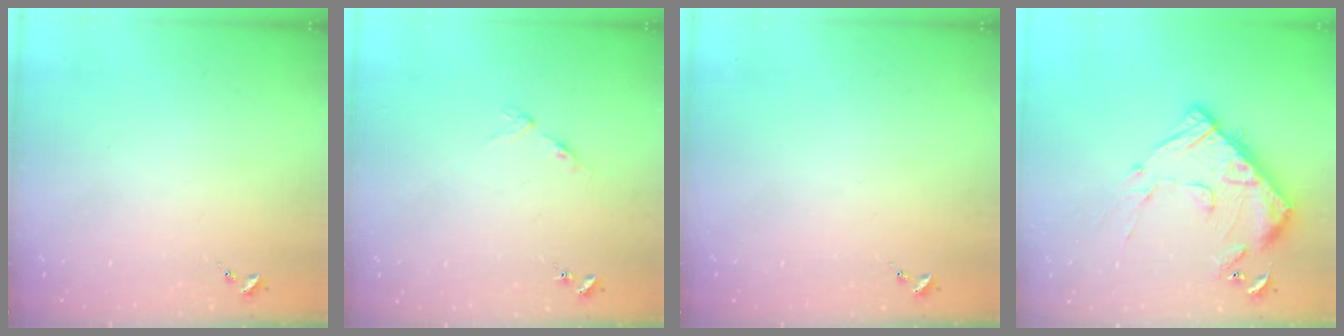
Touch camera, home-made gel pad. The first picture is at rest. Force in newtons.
{"total": 7.8, "press": 7.8, "slide": 0.6}
{"total": 0.0}
{"total": 16.6, "press": 16.6, "slide": 1.4}